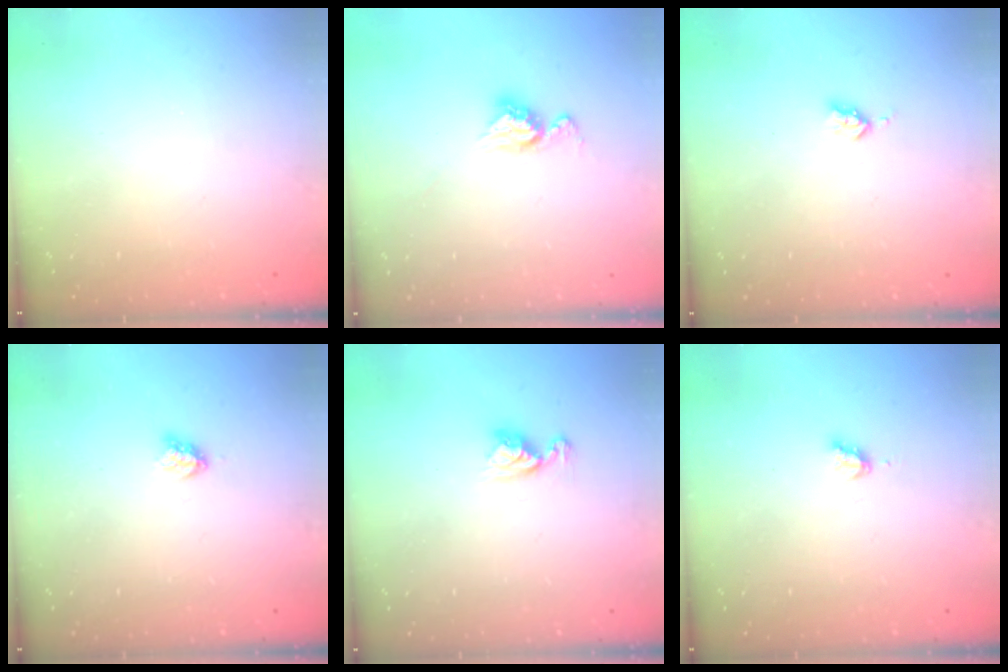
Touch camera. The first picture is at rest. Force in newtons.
{"total": 9.0, "press": 8.9, "slide": 0.7}
{"total": 2.7, "press": 2.6, "slide": 0.5}
{"total": 3.1, "press": 3.1, "slide": 0.3}
{"total": 6.9, "press": 6.9, "slide": 0.7}
{"total": 2.8, "press": 2.8, "slide": 0.3}